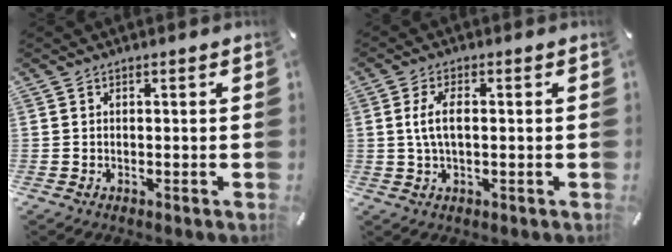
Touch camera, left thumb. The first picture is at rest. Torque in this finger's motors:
{"motor_torque": [0.90, 0.84, 0.83, -0.12, 0.03]}